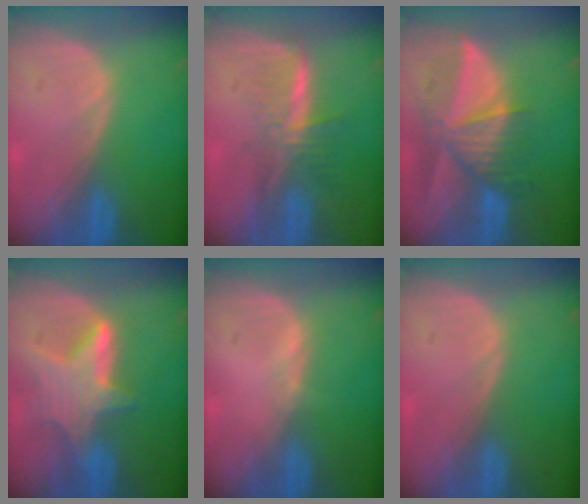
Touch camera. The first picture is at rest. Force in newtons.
{"total": 5.8, "press": 5.2, "slide": 2.7}
{"total": 9.2, "press": 8.3, "slide": 4.0}
{"total": 6.8, "press": 6.6, "slide": 1.6}
{"total": 0.6, "press": 0.5, "slide": 0.3}
{"total": 0.0}